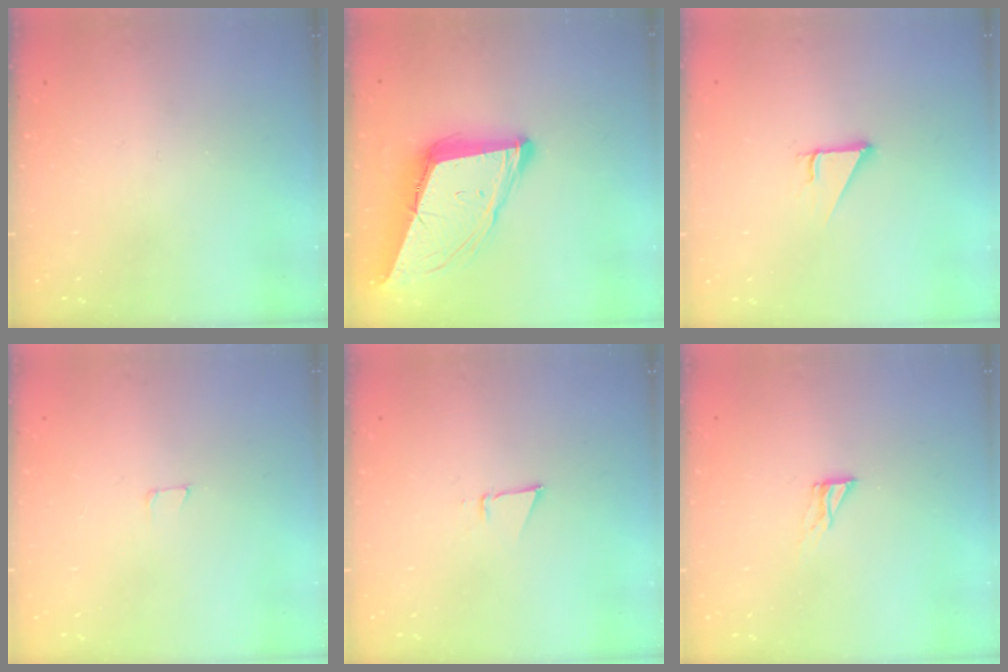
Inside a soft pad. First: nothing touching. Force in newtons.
{"total": 15.3, "press": 14.8, "slide": 4.1}
{"total": 2.7, "press": 2.7, "slide": 0.3}
{"total": 3.2, "press": 3.2, "slide": 0.2}
{"total": 2.7, "press": 2.6, "slide": 0.8}
{"total": 3.8, "press": 3.8, "slide": 0.4}